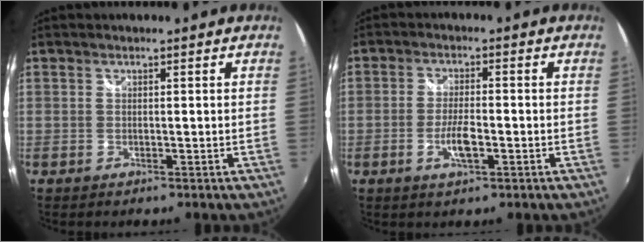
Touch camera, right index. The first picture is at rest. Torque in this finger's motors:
{"motor_torque": [1.39, -0.01, 0.29, 0.07]}